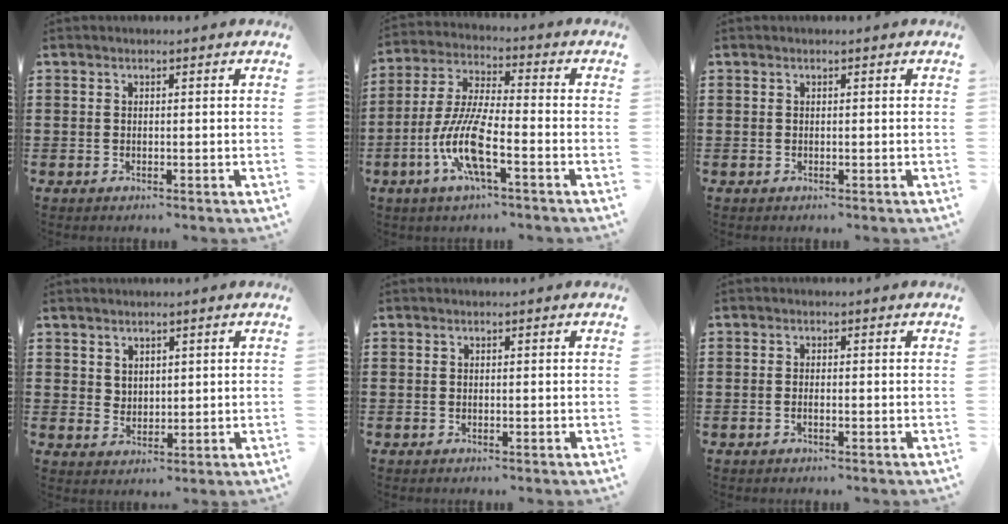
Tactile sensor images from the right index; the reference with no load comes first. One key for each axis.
{"total": 9.7, "fx": -4.1, "fy": 2.0, "fz": 8.5, "tx": -0.203, "ty": -0.018, "tz": -0.084}
{"total": 0.0}
{"total": 2.7, "fx": 2.2, "fy": 1.6, "fz": 0.2, "tx": -0.011, "ty": 0.004, "tz": 0.043}
{"total": 0.0}
{"total": 0.7, "fx": -0.3, "fy": 0.0, "fz": 0.6, "tx": -0.013, "ty": -0.006, "tz": -0.004}